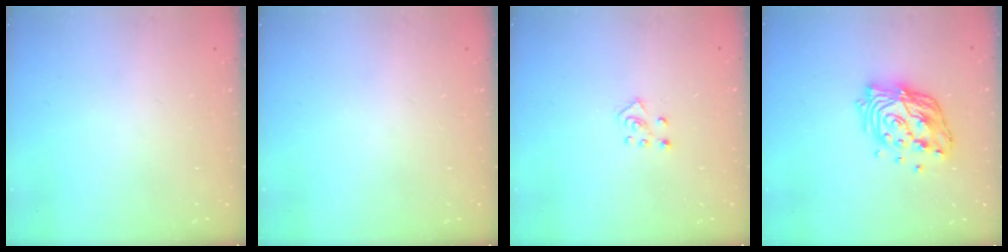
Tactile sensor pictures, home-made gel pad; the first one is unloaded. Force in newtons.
{"total": 0.0}
{"total": 5.0, "press": 4.9, "slide": 0.4}
{"total": 14.8, "press": 14.7, "slide": 1.5}